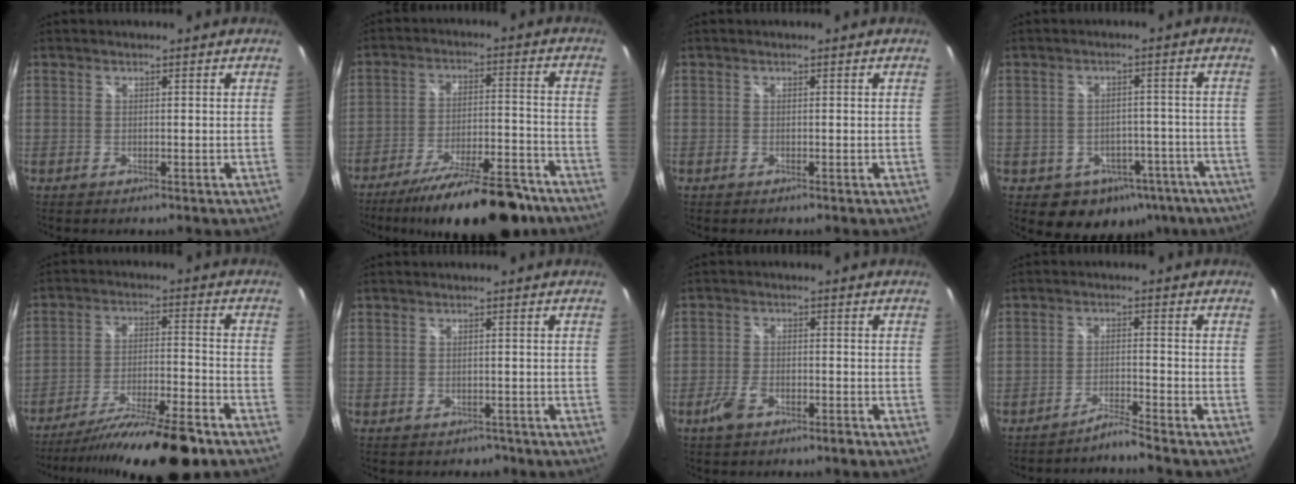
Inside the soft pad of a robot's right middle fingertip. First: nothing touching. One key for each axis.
{"total": 19.7, "fx": -16.0, "fy": 4.6, "fz": 10.4, "tx": -0.178, "ty": -0.018, "tz": -0.233}
{"total": 0.0}
{"total": 13.2, "fx": -7.6, "fy": 9.5, "fz": 5.0, "tx": -0.095, "ty": 0.025, "tz": -0.063}
{"total": 17.4, "fx": -14.3, "fy": 1.2, "fz": 9.9, "tx": -0.182, "ty": -0.025, "tz": -0.230}
{"total": 2.4, "fx": -1.8, "fy": 1.6, "fz": 0.4, "tx": -0.010, "ty": -0.005, "tz": -0.020}
{"total": 4.4, "fx": -3.0, "fy": 1.9, "fz": 2.6, "tx": -0.068, "ty": -0.002, "tz": -0.054}
{"total": 3.7, "fx": -3.3, "fy": -1.5, "fz": 0.1, "tx": -0.025, "ty": 0.009, "tz": -0.059}